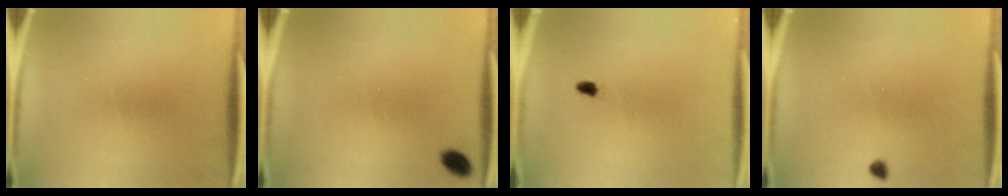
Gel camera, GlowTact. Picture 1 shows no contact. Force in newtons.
{"total": 3.0}
{"total": 1.3}
{"total": 1.2}